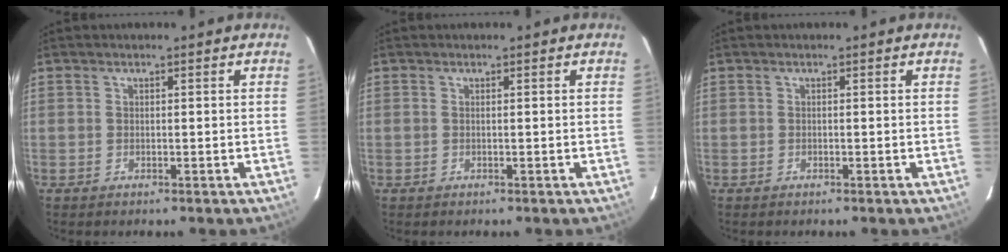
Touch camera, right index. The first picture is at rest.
{"total": 0.0}
{"total": 0.0}